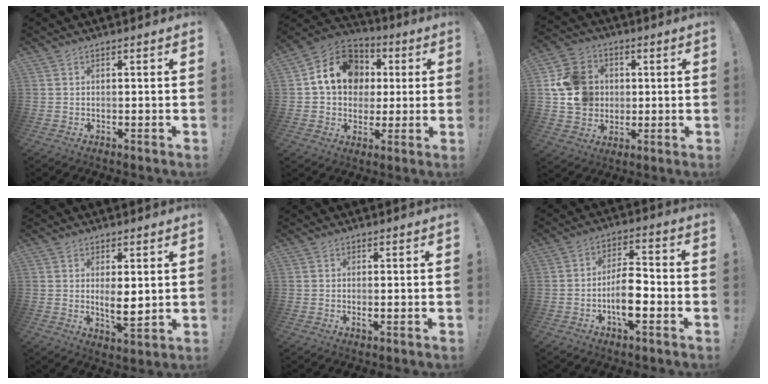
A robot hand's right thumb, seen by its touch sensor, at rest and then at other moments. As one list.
[{"total": 16.7, "force": [4.5, 13.7, 8.5], "torque": [-0.117, -0.002, 0.095]}, {"total": 14.9, "force": [1.7, 13.5, 6.2], "torque": [-0.096, 0.005, 0.042]}, {"total": 5.5, "force": [1.1, 2.3, 4.9], "torque": [-0.068, -0.019, 0.017]}, {"total": 1.0, "force": [-0.3, 0.1, 1.0], "torque": [-0.020, 0.001, -0.004]}, {"total": 10.3, "force": [-3.6, 4.1, 8.7], "torque": [-0.161, 0.010, -0.067]}]